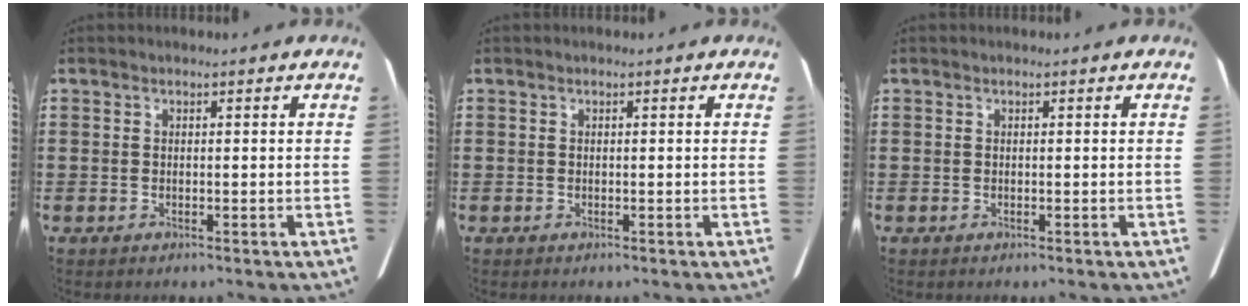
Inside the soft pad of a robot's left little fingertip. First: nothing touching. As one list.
[{"total": 0.0}, {"total": 0.0}]